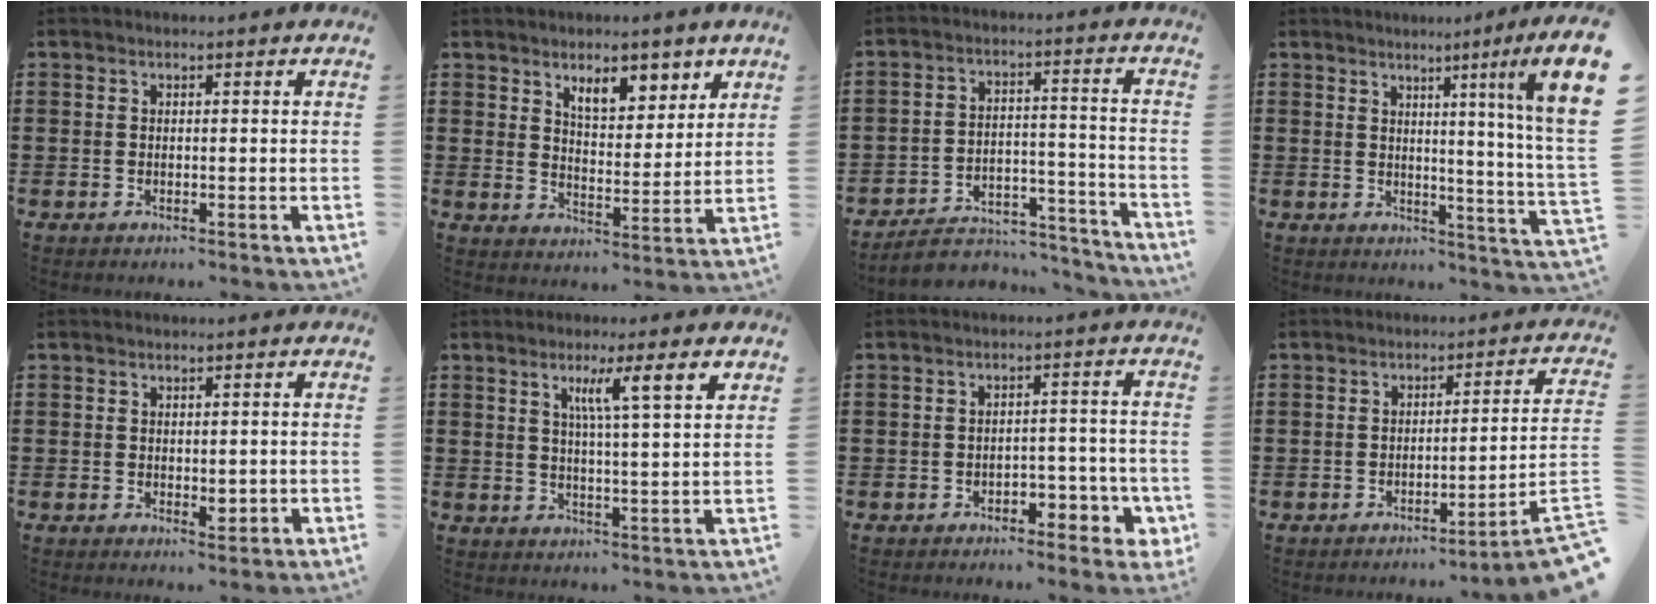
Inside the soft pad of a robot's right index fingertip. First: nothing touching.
{"total": 6.7, "force": [4.8, 3.1, 3.6], "torque": [-0.056, -0.014, 0.079]}
{"total": 6.1, "force": [-5.6, 1.9, 1.6], "torque": [-0.033, 0.014, -0.109]}
{"total": 6.3, "force": [2.7, -0.4, 5.7], "torque": [-0.106, -0.024, 0.034]}
{"total": 1.9, "force": [-0.1, 1.3, 1.5], "torque": [-0.018, -0.001, -0.002]}
{"total": 5.4, "force": [2.6, 0.0, 4.8], "torque": [-0.093, -0.001, 0.038]}
{"total": 3.8, "force": [-2.3, 2.3, 2.0], "torque": [-0.037, 0.011, -0.044]}
{"total": 3.5, "force": [-2.2, -0.8, 2.6], "torque": [-0.048, -0.021, -0.049]}